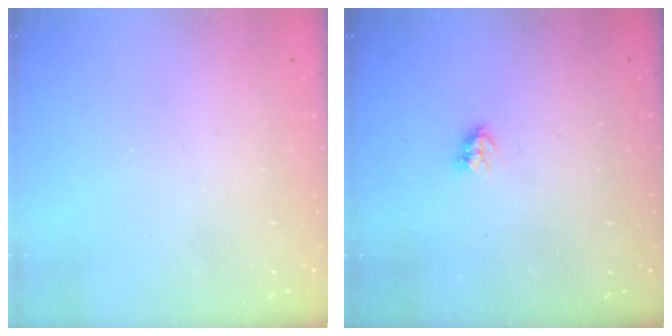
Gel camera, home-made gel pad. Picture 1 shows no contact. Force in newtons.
{"total": 3.5, "press": 3.4, "slide": 0.5}